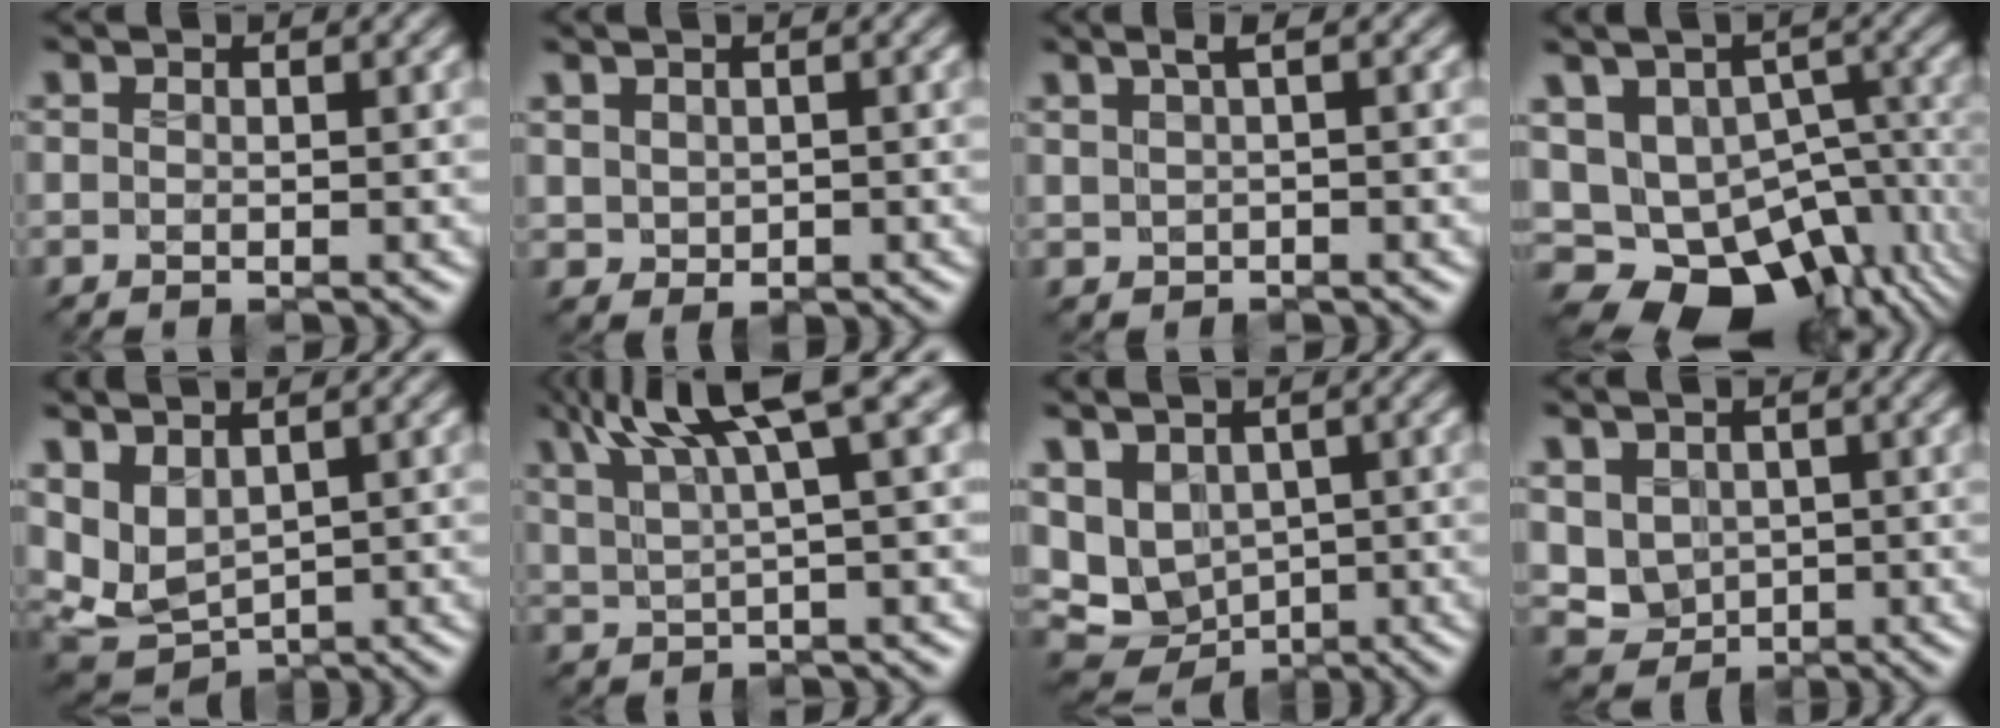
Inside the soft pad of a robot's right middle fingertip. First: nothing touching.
{"total": 1.1, "force": [0.6, 0.9, 0.3], "torque": [-0.015, 0.000, 0.014]}
{"total": 1.3, "force": [0.9, 0.1, 0.9], "torque": [-0.025, 0.004, 0.017]}
{"total": 15.6, "force": [-6.0, 11.3, 9.0], "torque": [-0.159, -0.023, -0.052]}
{"total": 4.6, "force": [1.5, 2.9, 3.3], "torque": [-0.084, -0.006, 0.032]}
{"total": 9.4, "force": [5.7, 2.1, 7.2], "torque": [-0.121, 0.025, 0.097]}
{"total": 7.4, "force": [1.3, 5.8, 4.4], "torque": [-0.112, 0.011, 0.035]}
{"total": 3.6, "force": [0.4, 3.2, 1.6], "torque": [-0.047, 0.002, 0.017]}